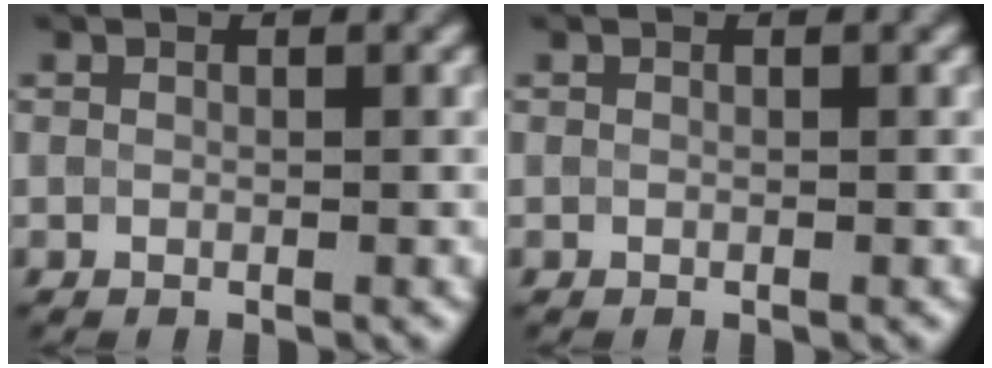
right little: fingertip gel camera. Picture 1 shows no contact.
{"total": 0.0}